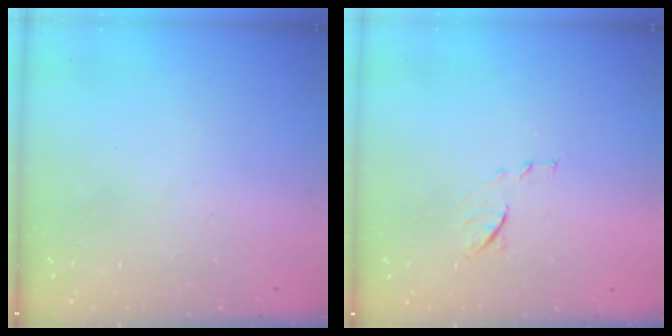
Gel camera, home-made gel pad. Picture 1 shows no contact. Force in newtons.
{"total": 7.9, "press": 7.9, "slide": 0.7}